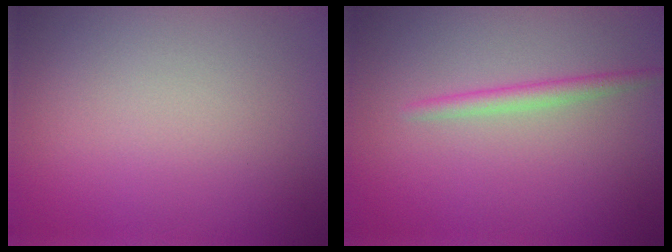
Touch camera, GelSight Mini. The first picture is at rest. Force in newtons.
{"total": 1.6, "press": 1.6, "slide": 0.0}